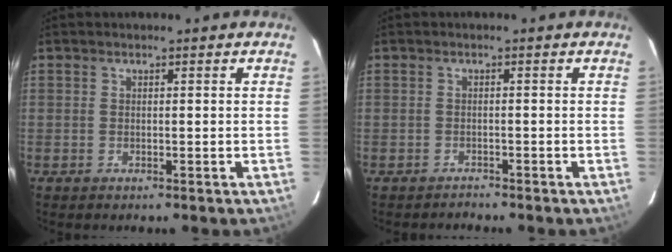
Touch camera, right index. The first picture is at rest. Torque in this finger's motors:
{"motor_torque": [-0.09, -0.03, 0.02, 0.01]}